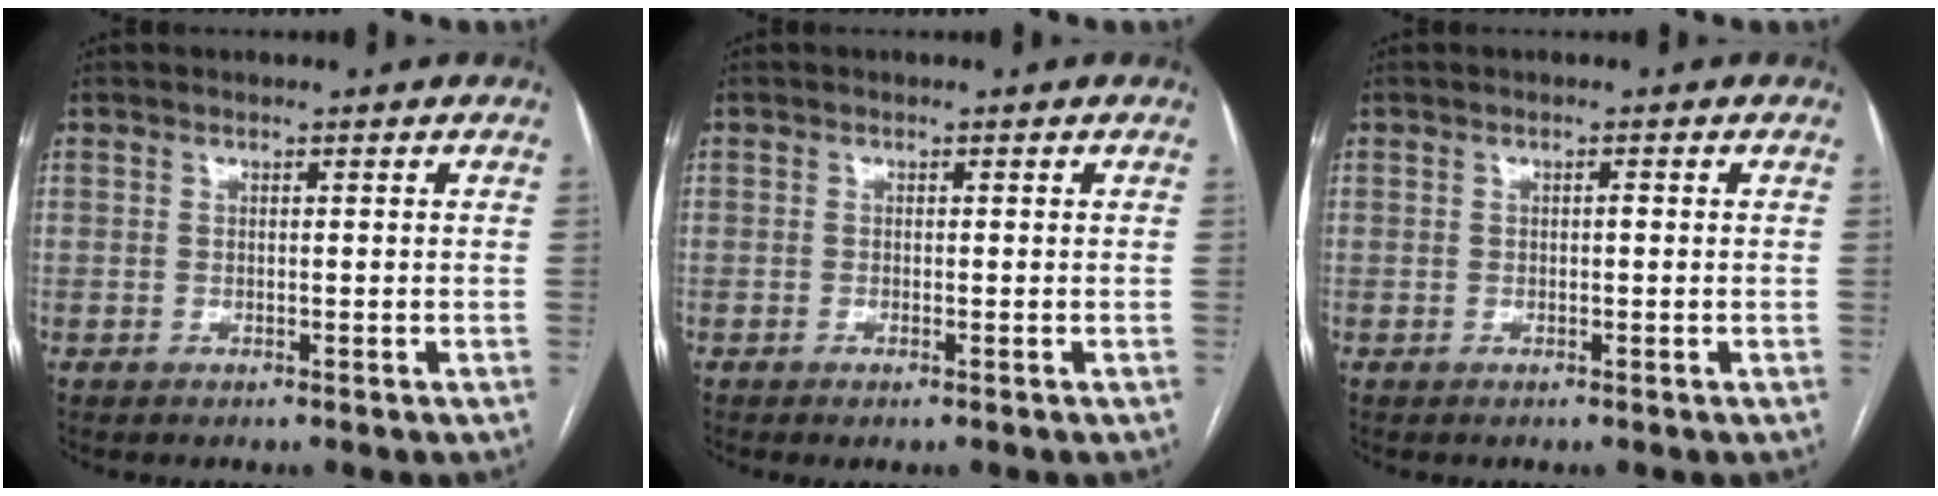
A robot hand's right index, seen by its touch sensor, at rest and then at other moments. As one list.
[{"total": 0.8, "force": [-0.5, 0.0, 0.6], "torque": [-0.009, -0.001, -0.009]}, {"total": 0.5, "force": [-0.1, 0.2, 0.5], "torque": [-0.006, 0.002, -0.002]}]